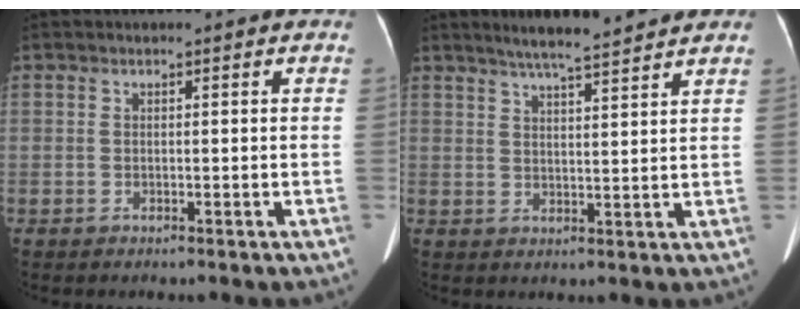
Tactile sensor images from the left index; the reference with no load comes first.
{"total": 8.2, "force": [7.2, -0.2, 4.0], "torque": [-0.068, 0.013, 0.106]}